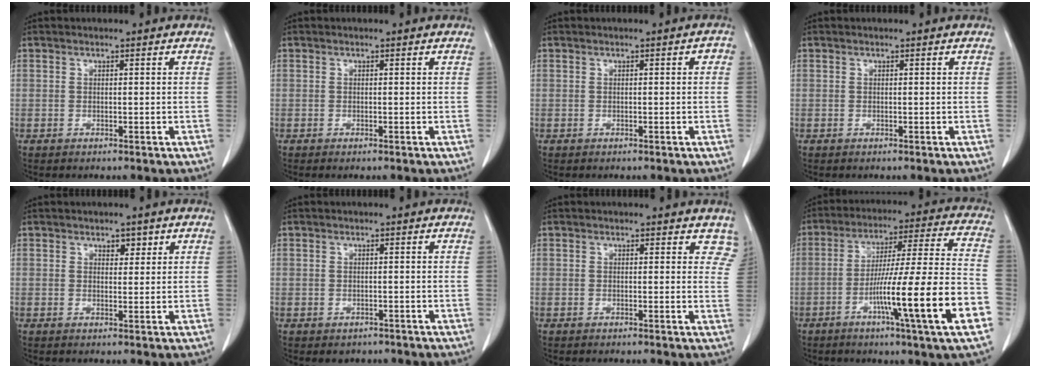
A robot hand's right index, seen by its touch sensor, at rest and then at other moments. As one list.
[{"total": 0.0}, {"total": 1.0, "force": [0.0, 0.4, 1.0], "torque": [-0.006, 0.004, -0.001]}, {"total": 0.0}, {"total": 1.9, "force": [1.2, 1.1, 0.9], "torque": [-0.009, -0.002, 0.017]}, {"total": 1.6, "force": [-0.9, 1.2, 0.3], "torque": [-0.005, 0.001, -0.007]}, {"total": 4.2, "force": [3.5, 2.1, 0.8], "torque": [0.021, -0.007, 0.015]}, {"total": 19.3, "force": [-7.2, -0.8, 17.8], "torque": [-0.273, -0.009, -0.117]}]